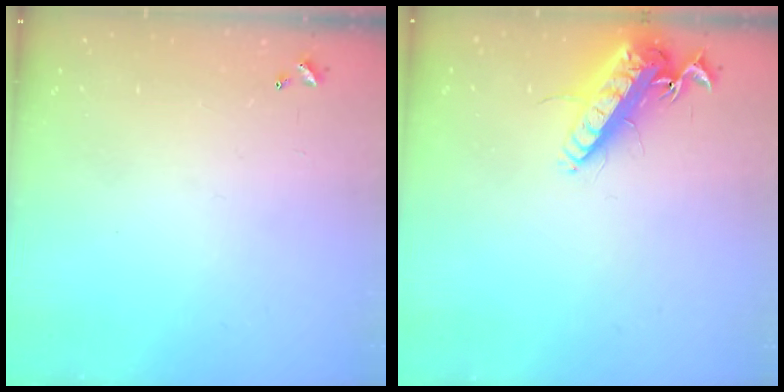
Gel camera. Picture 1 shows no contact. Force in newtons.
{"total": 15.8, "press": 15.5, "slide": 3.1}